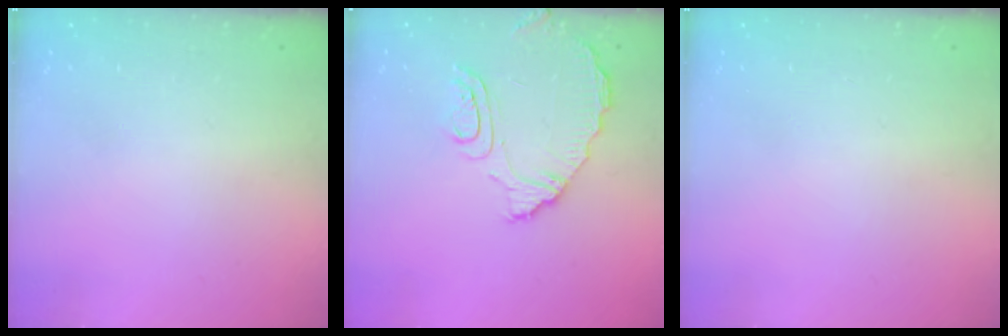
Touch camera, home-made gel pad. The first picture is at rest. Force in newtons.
{"total": 9.5, "press": 9.5, "slide": 0.8}
{"total": 0.0}